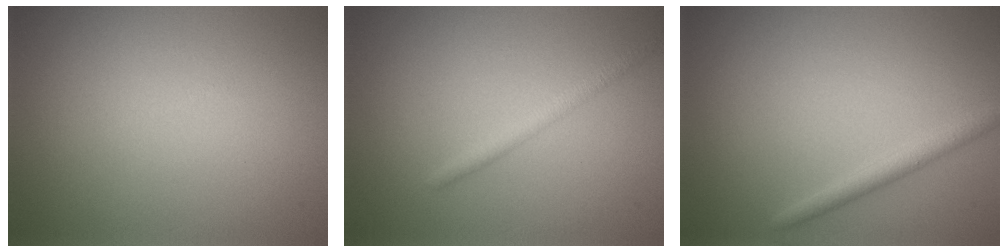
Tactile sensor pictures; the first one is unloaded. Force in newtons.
{"total": 1.7, "press": 1.7, "slide": 0.1}
{"total": 1.8, "press": 1.8, "slide": 0.1}